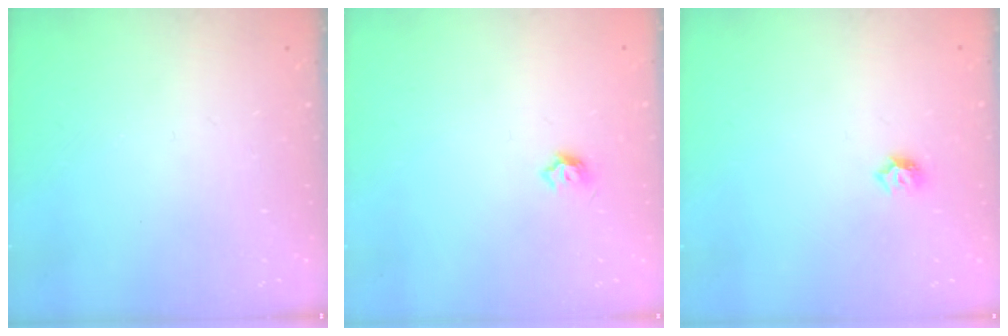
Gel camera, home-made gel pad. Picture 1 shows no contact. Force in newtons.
{"total": 4.0, "press": 3.9, "slide": 0.7}
{"total": 4.7, "press": 4.7, "slide": 0.7}